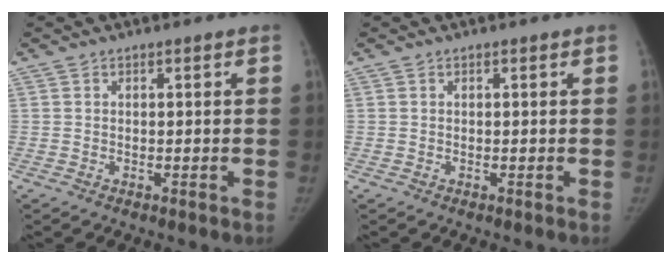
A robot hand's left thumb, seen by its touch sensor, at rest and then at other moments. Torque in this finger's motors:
{"motor_torque": [0.11, 0.08, -0.02, -0.07, 0.02]}